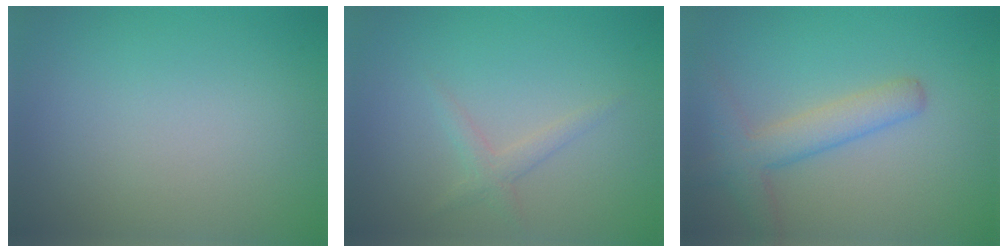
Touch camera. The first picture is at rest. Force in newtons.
{"total": 1.5, "press": 1.5, "slide": 0.1}
{"total": 3.8, "press": 3.8, "slide": 0.3}